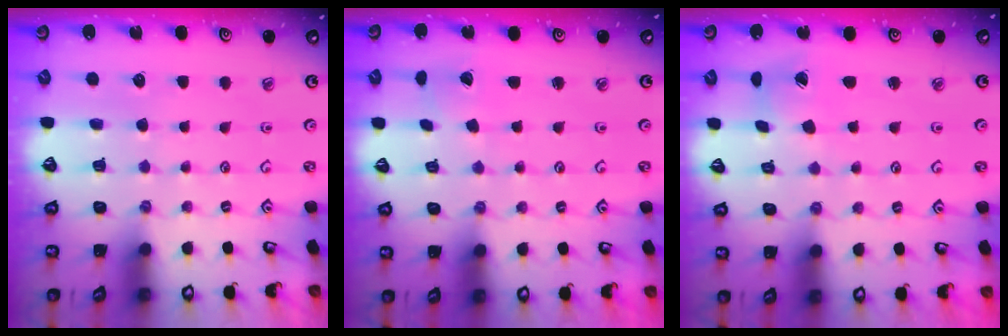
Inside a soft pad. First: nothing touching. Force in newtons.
{"total": 1.9, "press": 1.8, "slide": 0.3}
{"total": 4.0, "press": 4.0, "slide": 0.5}